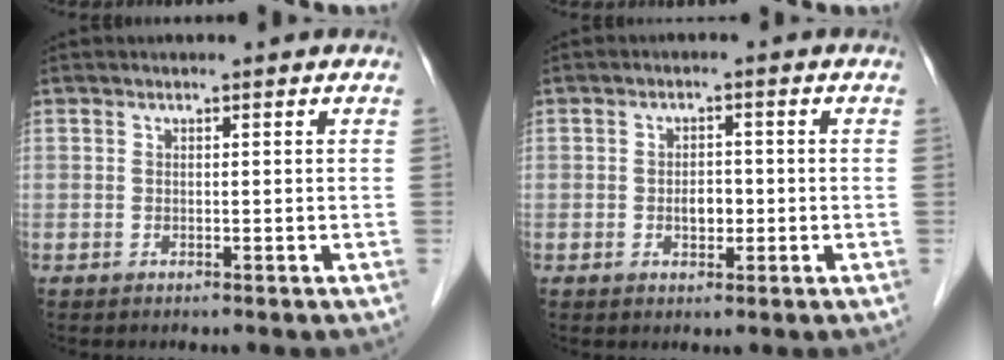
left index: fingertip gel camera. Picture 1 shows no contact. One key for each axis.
{"total": 2.7, "fx": -0.7, "fy": 1.7, "fz": 2.0, "tx": -0.026, "ty": 0.001, "tz": -0.007}